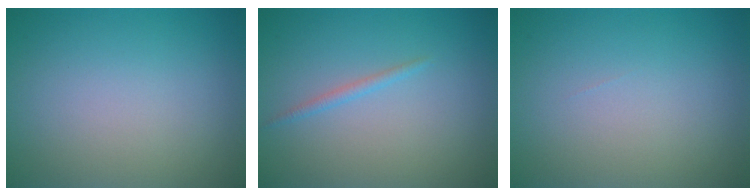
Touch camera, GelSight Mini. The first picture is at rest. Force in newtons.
{"total": 0.5, "press": 0.5, "slide": 0.1}
{"total": 0.0}